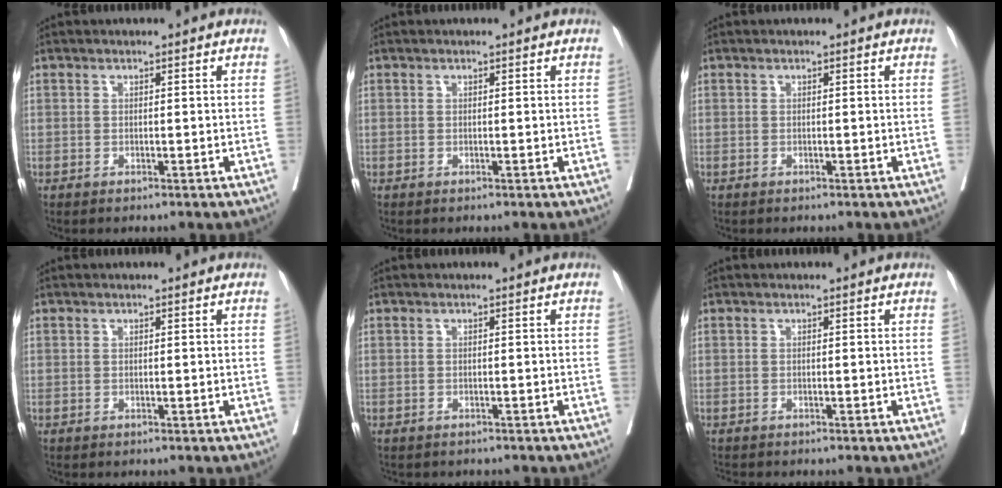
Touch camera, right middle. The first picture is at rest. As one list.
[{"total": 0.0}, {"total": 0.0}, {"total": 0.0}, {"total": 3.2, "force": [-2.9, 1.1, 0.9], "torque": [-0.023, -0.005, -0.036]}, {"total": 2.0, "force": [-1.9, 0.3, 0.6], "torque": [-0.019, -0.007, -0.028]}]